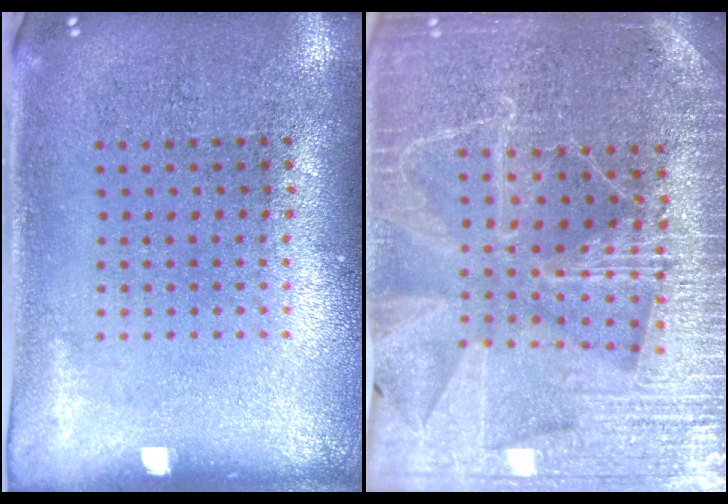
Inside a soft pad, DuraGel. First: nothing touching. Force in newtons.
{"total": 4.4, "press": 4.2, "slide": 1.5}